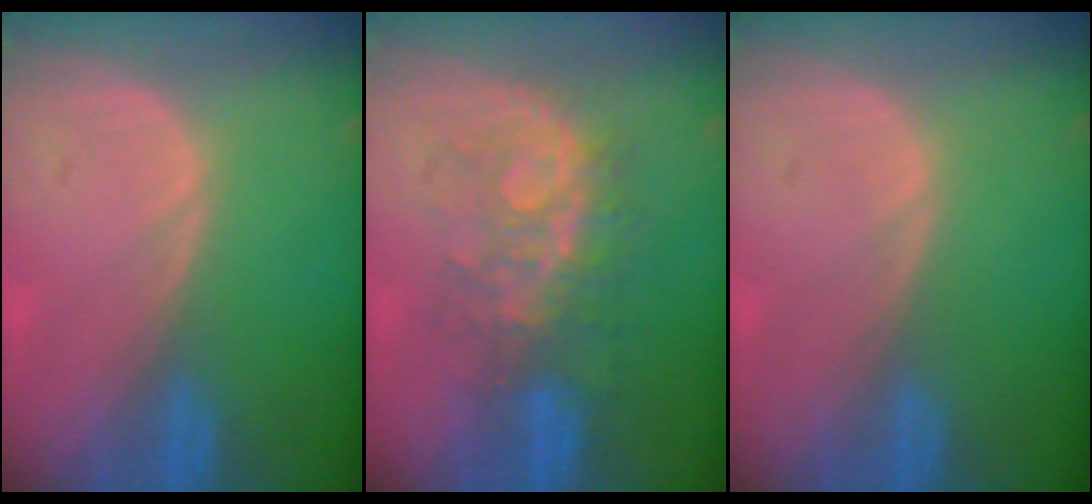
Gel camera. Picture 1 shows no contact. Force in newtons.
{"total": 7.6, "press": 7.5, "slide": 1.5}
{"total": 0.0}